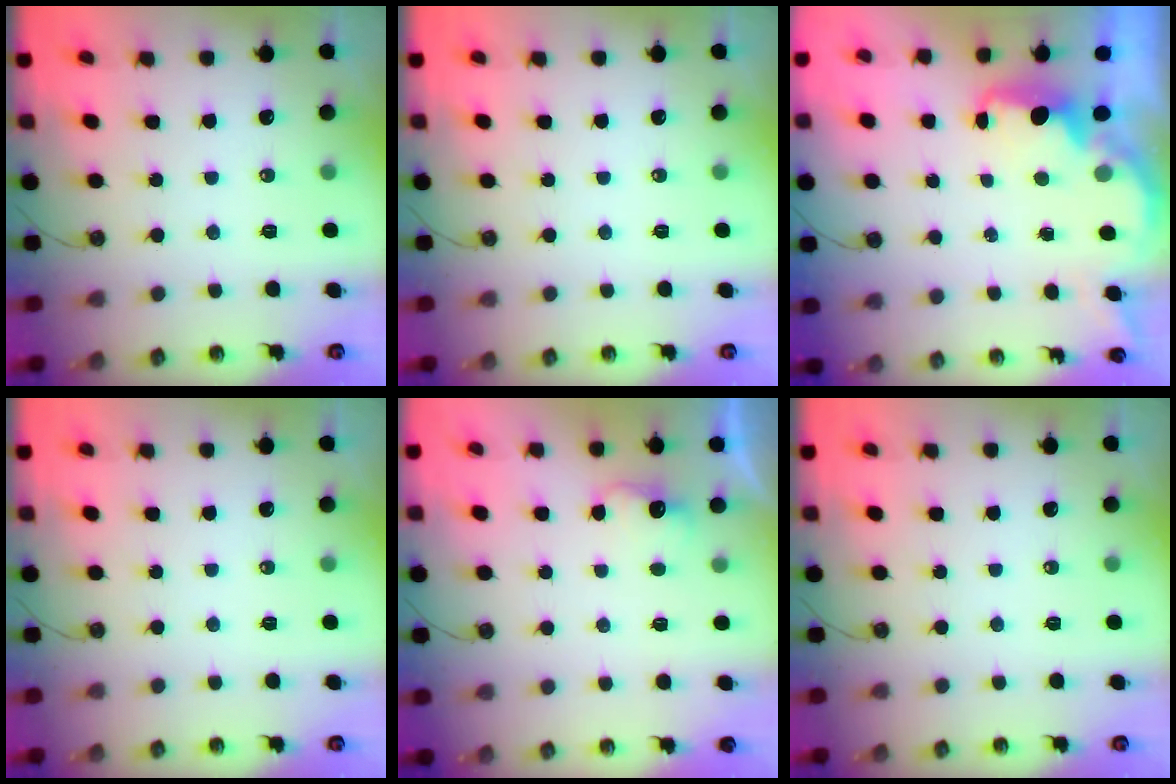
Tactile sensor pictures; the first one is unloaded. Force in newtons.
{"total": 0.0}
{"total": 2.5, "press": 2.4, "slide": 0.8}
{"total": 0.0}
{"total": 2.7, "press": 2.6, "slide": 0.9}
{"total": 0.0}